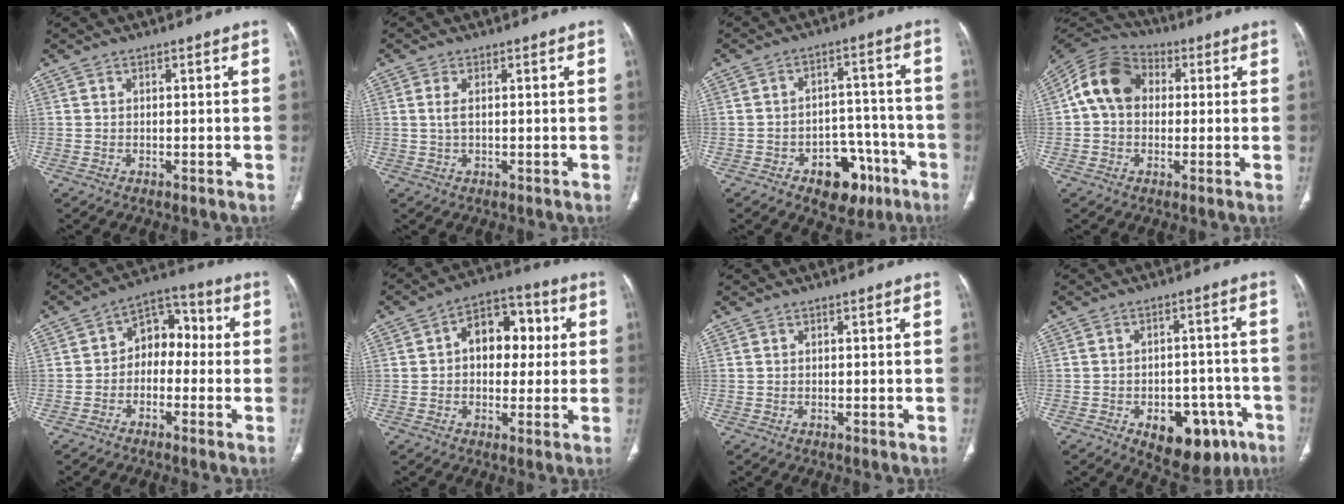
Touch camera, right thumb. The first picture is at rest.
{"total": 1.9, "force": [0.3, 0.7, 1.7], "torque": [-0.044, 0.003, 0.009]}
{"total": 10.7, "force": [-5.8, 6.8, 5.8], "torque": [-0.038, 0.049, -0.073]}
{"total": 11.4, "force": [1.4, 8.8, 7.1], "torque": [-0.119, 0.028, 0.010]}
{"total": 8.3, "force": [-0.9, 6.2, 5.6], "torque": [-0.043, 0.044, -0.033]}
{"total": 11.8, "force": [1.7, 8.1, 8.4], "torque": [-0.077, 0.026, 0.017]}
{"total": 0.0}
{"total": 13.3, "force": [-6.4, 7.8, 8.6], "torque": [-0.079, 0.037, -0.075]}